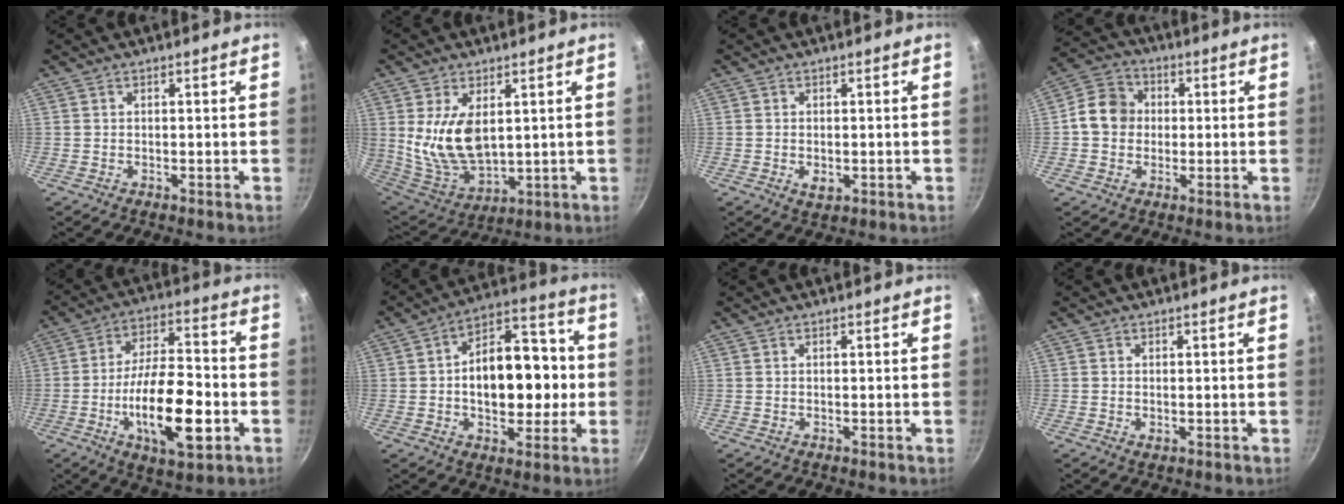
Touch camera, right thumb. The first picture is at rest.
{"total": 13.6, "force": [3.0, 7.9, 10.7], "torque": [-0.194, -0.041, 0.075]}
{"total": 2.8, "force": [-0.6, 1.8, 2.0], "torque": [-0.032, -0.006, -0.006]}
{"total": 8.5, "force": [0.1, 7.5, 4.1], "torque": [-0.041, 0.015, -0.019]}
{"total": 18.1, "force": [-5.1, 7.2, 15.8], "torque": [-0.254, 0.030, -0.084]}
{"total": 18.0, "force": [-0.8, 11.4, 13.9], "torque": [-0.164, 0.038, -0.017]}
{"total": 0.0}
{"total": 0.8, "force": [-0.1, 0.5, 0.6], "torque": [-0.011, -0.001, -0.002]}